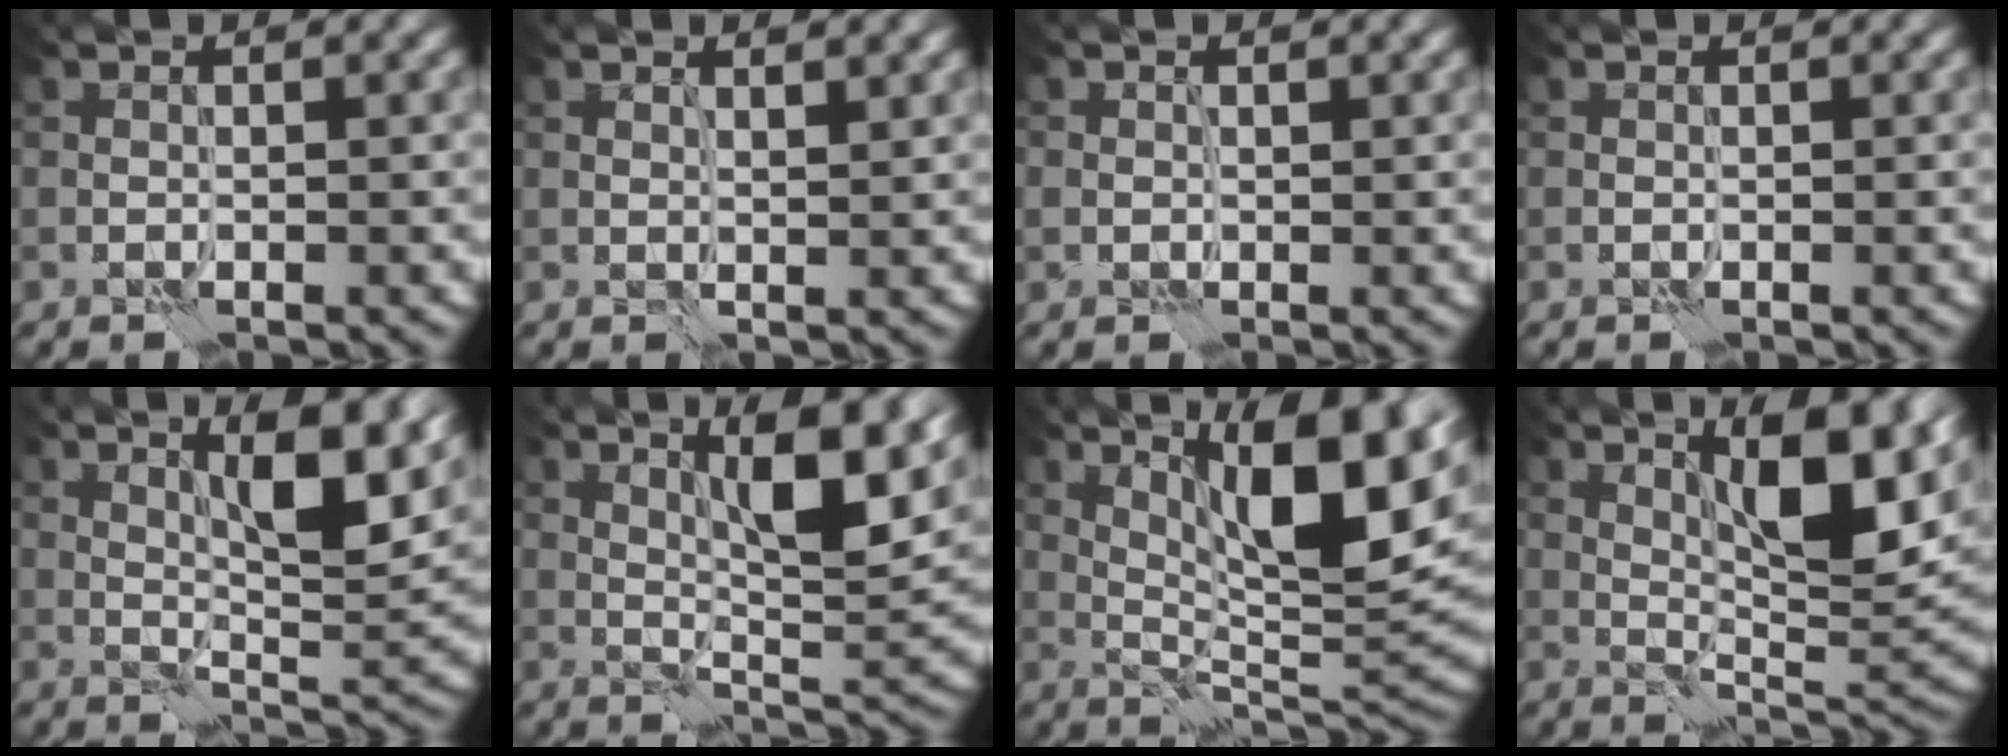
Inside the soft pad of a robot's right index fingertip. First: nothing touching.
{"total": 1.2, "force": [0.9, 0.0, 0.7], "torque": [-0.012, -0.002, 0.019]}
{"total": 0.7, "force": [0.2, 0.7, 0.2], "torque": [-0.005, 0.000, 0.004]}
{"total": 0.0}
{"total": 7.5, "force": [3.6, 1.7, 6.4], "torque": [-0.100, -0.003, 0.063]}
{"total": 8.5, "force": [3.9, 1.7, 7.4], "torque": [-0.114, 0.000, 0.068]}
{"total": 12.3, "force": [5.3, 2.9, 10.8], "torque": [-0.169, 0.004, 0.093]}
{"total": 9.8, "force": [4.1, 2.7, 8.5], "torque": [-0.129, 0.002, 0.069]}